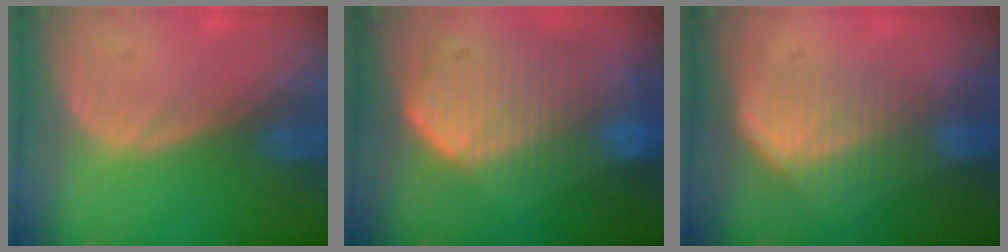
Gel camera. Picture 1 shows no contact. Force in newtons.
{"total": 10.8, "press": 9.5, "slide": 5.1}
{"total": 7.4, "press": 6.4, "slide": 3.7}